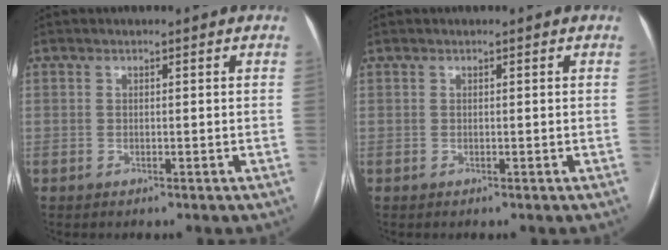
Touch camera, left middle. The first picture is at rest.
{"total": 0.0}